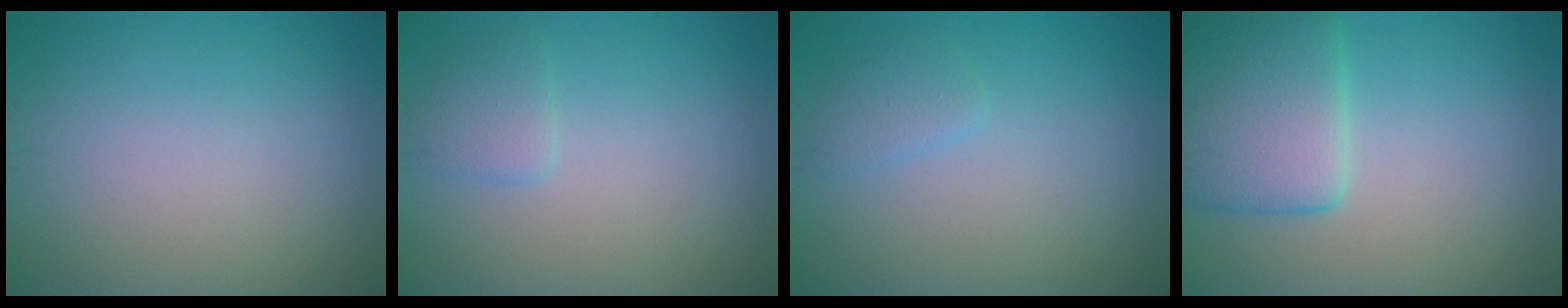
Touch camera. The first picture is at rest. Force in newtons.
{"total": 1.6, "press": 1.6, "slide": 0.1}
{"total": 1.4, "press": 1.4, "slide": 0.2}
{"total": 6.0, "press": 6.0, "slide": 0.4}